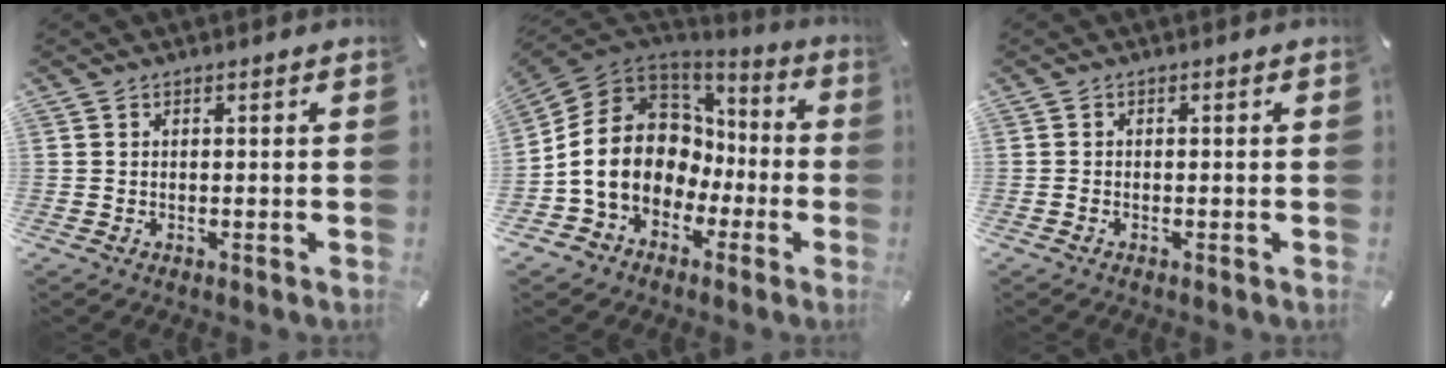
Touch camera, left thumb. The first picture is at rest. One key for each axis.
{"total": 17.0, "fx": -1.0, "fy": 14.4, "fz": 9.0, "tx": -0.197, "ty": -0.002, "tz": -0.014}
{"total": 0.7, "fx": -0.5, "fy": 0.4, "fz": 0.5, "tx": -0.010, "ty": -0.001, "tz": -0.009}